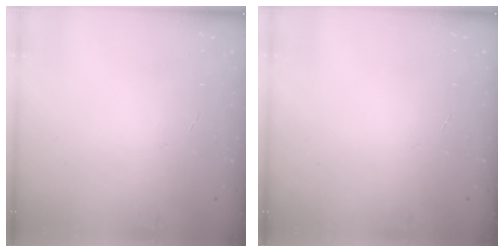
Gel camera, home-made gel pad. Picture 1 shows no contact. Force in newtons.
{"total": 0.0}